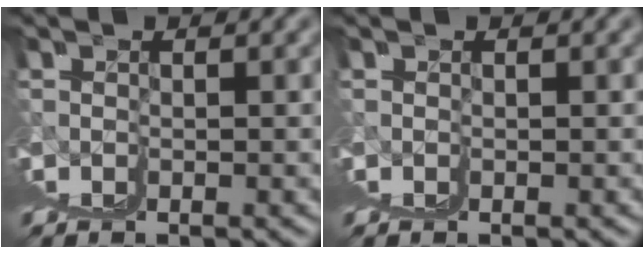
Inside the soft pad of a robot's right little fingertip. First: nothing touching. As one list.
[{"total": 0.0}]